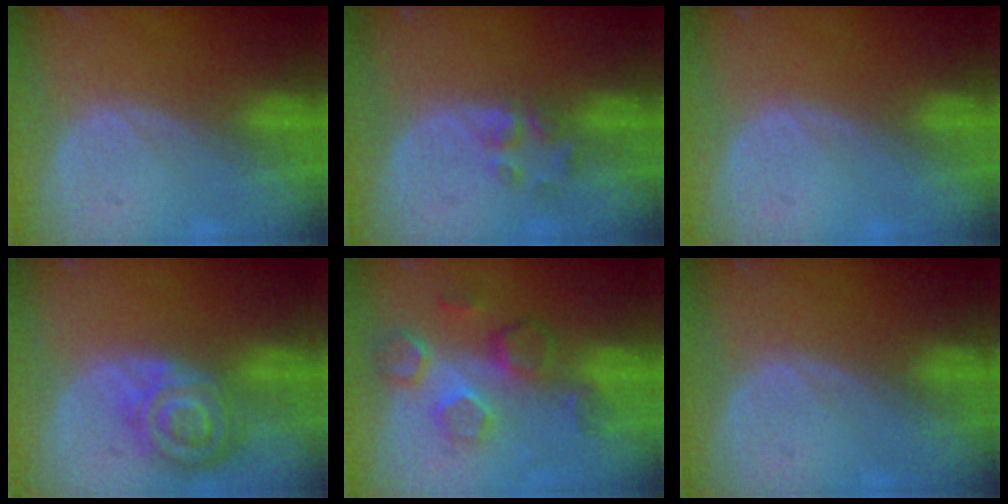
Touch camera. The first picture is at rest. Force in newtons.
{"total": 2.7, "press": 2.6, "slide": 0.9}
{"total": 0.0}
{"total": 8.2, "press": 7.2, "slide": 4.0}
{"total": 8.6, "press": 7.5, "slide": 4.2}
{"total": 0.0}